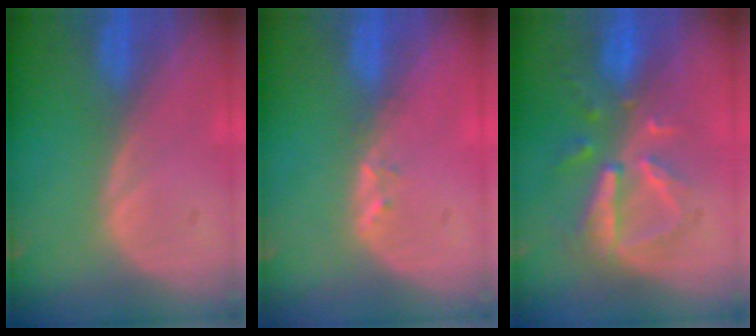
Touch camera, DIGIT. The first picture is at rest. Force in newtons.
{"total": 1.4, "press": 1.3, "slide": 0.7}
{"total": 8.1, "press": 7.4, "slide": 3.4}